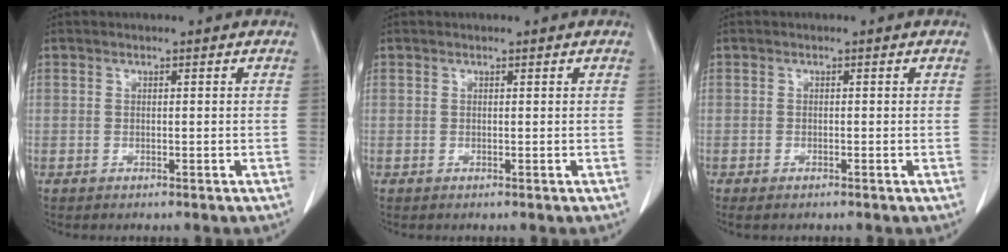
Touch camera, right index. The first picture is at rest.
{"total": 0.0}
{"total": 1.0, "force": [-0.7, 0.3, 0.6], "torque": [-0.011, -0.003, -0.009]}